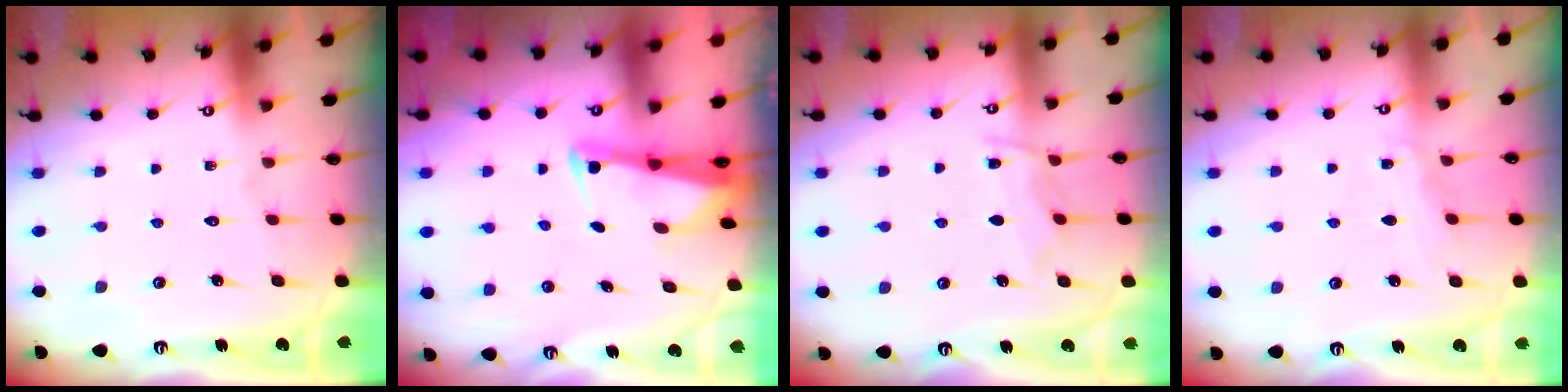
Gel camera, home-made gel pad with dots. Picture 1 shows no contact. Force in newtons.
{"total": 2.4, "press": 2.4, "slide": 0.5}
{"total": 6.6, "press": 6.6, "slide": 0.7}
{"total": 4.7, "press": 4.7, "slide": 0.4}